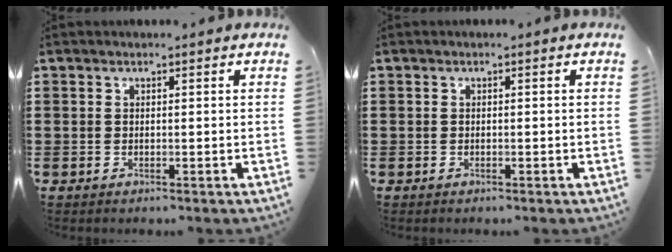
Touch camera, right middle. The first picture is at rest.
{"total": 0.0}